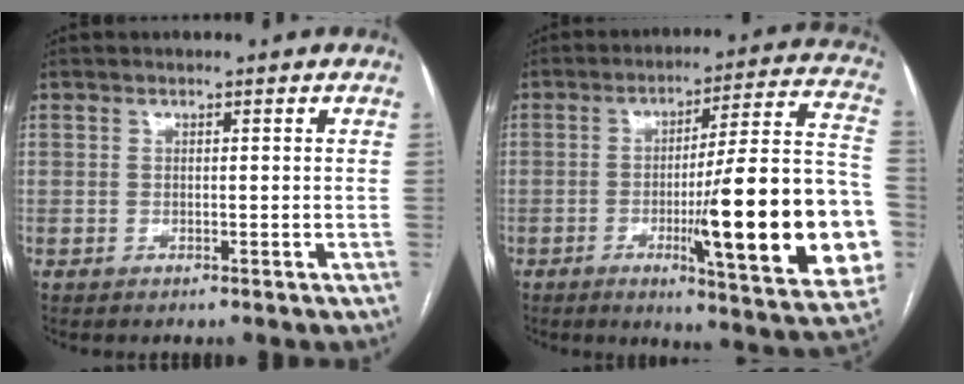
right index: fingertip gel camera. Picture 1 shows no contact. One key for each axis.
{"total": 24.3, "fx": -5.2, "fy": 2.2, "fz": 23.7, "tx": -0.269, "ty": 0.003, "tz": -0.067}